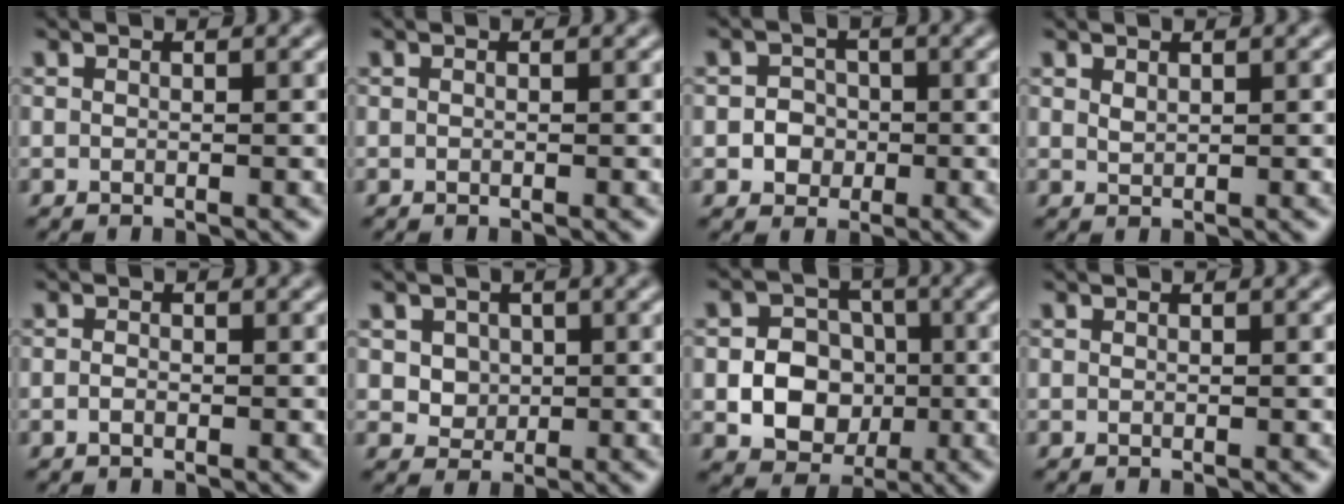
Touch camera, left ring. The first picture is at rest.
{"total": 0.0}
{"total": 2.3, "force": [-0.4, 2.1, 0.8], "torque": [0.010, -0.002, -0.018]}
{"total": 0.8, "force": [0.6, 0.3, 0.4], "torque": [-0.011, -0.001, 0.015]}
{"total": 0.7, "force": [-0.3, 0.4, 0.5], "torque": [-0.011, -0.001, -0.007]}
{"total": 3.0, "force": [0.9, 2.5, 1.3], "torque": [-0.027, 0.003, 0.027]}
{"total": 6.8, "force": [-1.3, 5.9, 3.1], "torque": [-0.029, -0.001, -0.040]}
{"total": 0.0}